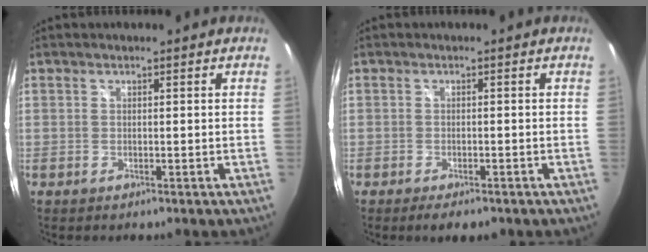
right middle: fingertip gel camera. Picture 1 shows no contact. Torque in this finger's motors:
{"motor_torque": [0.06, -0.41, -0.19, -0.06]}